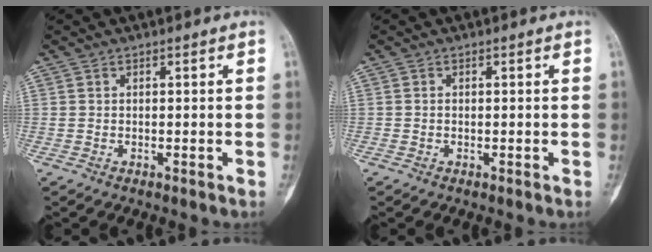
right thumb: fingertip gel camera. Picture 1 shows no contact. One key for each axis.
{"total": 0.0}